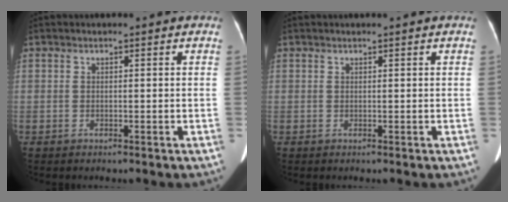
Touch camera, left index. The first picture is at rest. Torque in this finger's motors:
{"motor_torque": [-0.16, -0.17, 0.07, -0.01]}